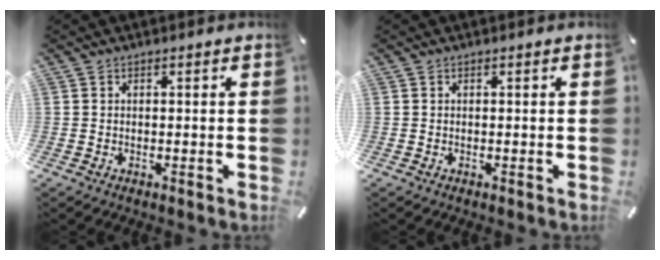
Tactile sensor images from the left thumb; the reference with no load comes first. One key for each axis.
{"total": 0.0}